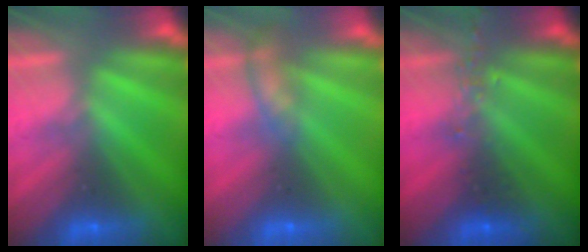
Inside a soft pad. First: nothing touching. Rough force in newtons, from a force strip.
{"total": 2.3}
{"total": 2.4}